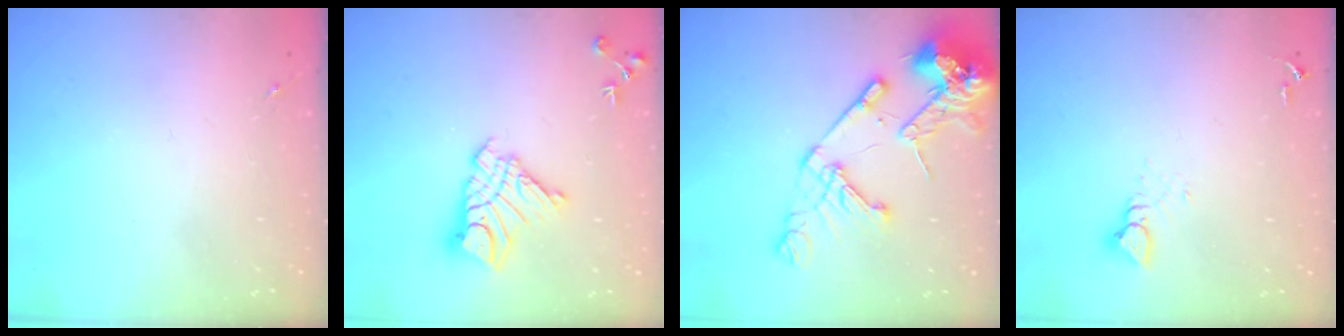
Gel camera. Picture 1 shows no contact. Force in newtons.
{"total": 13.7, "press": 13.6, "slide": 1.2}
{"total": 19.4, "press": 19.2, "slide": 2.7}
{"total": 3.5, "press": 3.5, "slide": 0.2}